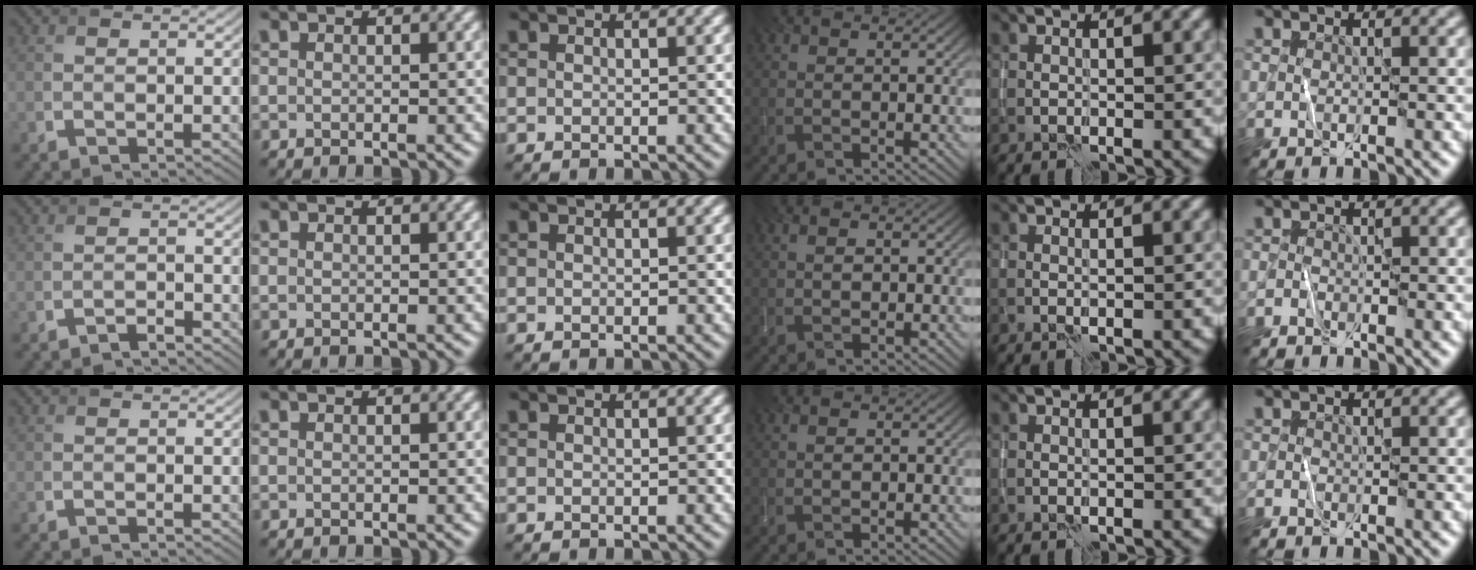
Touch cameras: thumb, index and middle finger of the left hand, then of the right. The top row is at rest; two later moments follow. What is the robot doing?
{"motion": "wipe", "object": "whiteboard"}